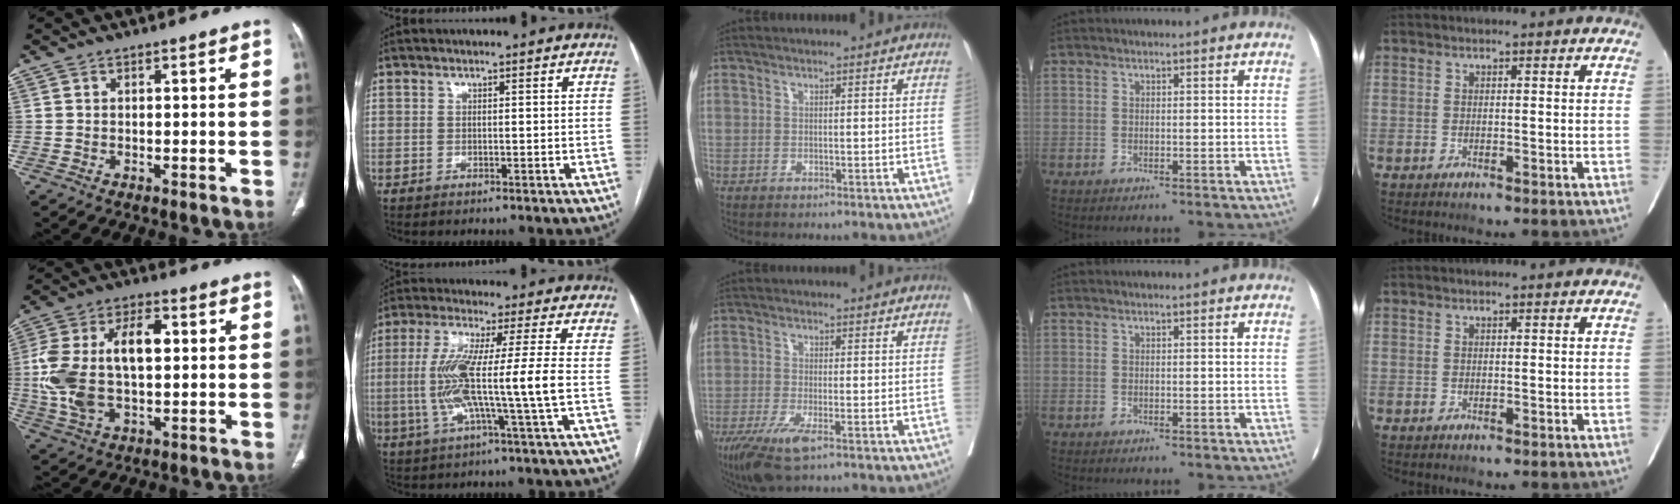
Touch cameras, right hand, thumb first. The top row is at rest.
{"thumb": {"total": 17.1, "force": [1.0, 9.2, 14.3], "torque": [-0.296, 0.023, 0.021]}, "index": {"total": 12.0, "force": [-1.6, -0.9, 11.9], "torque": [-0.235, 0.000, -0.034]}, "middle": {"total": 6.0, "force": [-3.5, 1.0, 4.8], "torque": [-0.092, -0.018, -0.062]}}